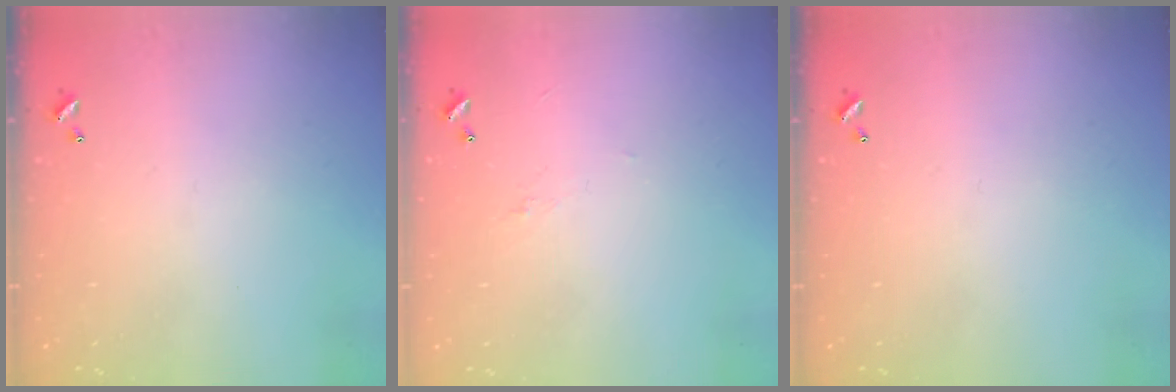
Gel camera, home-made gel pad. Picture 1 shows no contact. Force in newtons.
{"total": 1.5, "press": 1.4, "slide": 0.5}
{"total": 0.0}